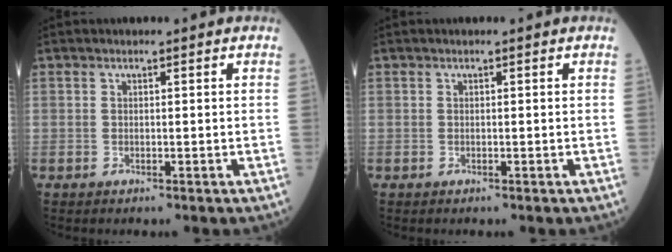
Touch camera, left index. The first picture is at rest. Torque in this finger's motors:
{"motor_torque": [-0.17, -0.07, 0.03, 0.02]}